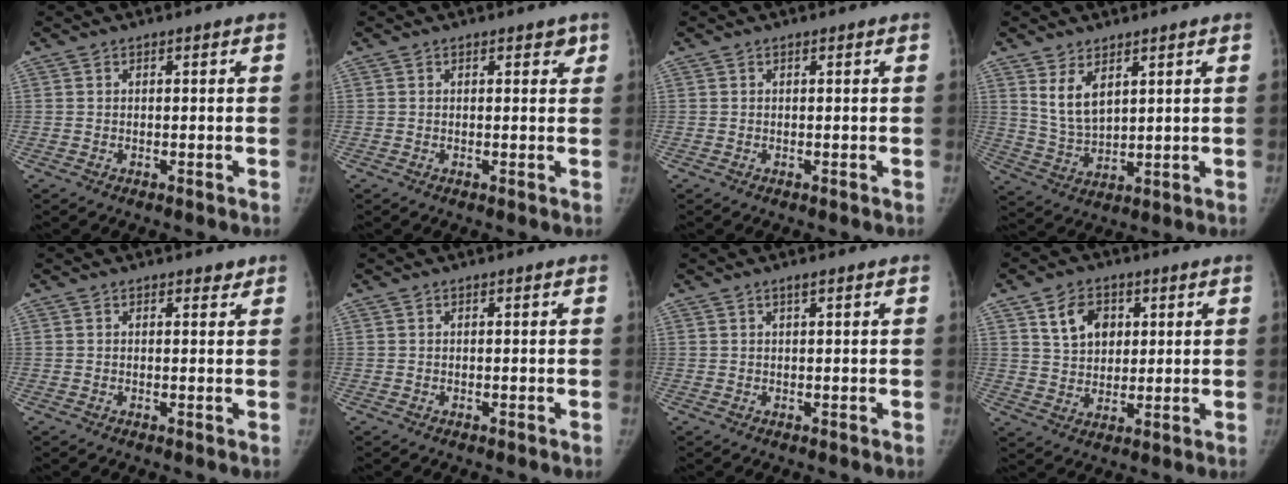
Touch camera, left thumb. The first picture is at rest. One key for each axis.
{"total": 1.4, "fx": 0.9, "fy": 0.9, "fz": 0.7, "tx": 0.009, "ty": -0.002, "tz": 0.007}
{"total": 0.0}
{"total": 6.8, "fx": 3.5, "fy": 3.4, "fz": 4.7, "tx": -0.078, "ty": -0.024, "tz": 0.080}
{"total": 1.1, "fx": 0.9, "fy": 0.6, "fz": 0.2, "tx": 0.005, "ty": -0.006, "tz": 0.008}
{"total": 0.0}
{"total": 0.8, "fx": 0.5, "fy": 0.0, "fz": 0.7, "tx": -0.010, "ty": 0.001, "tz": 0.009}
{"total": 8.4, "fx": 3.4, "fy": 6.2, "fz": 4.5, "tx": -0.045, "ty": -0.015, "tz": 0.064}